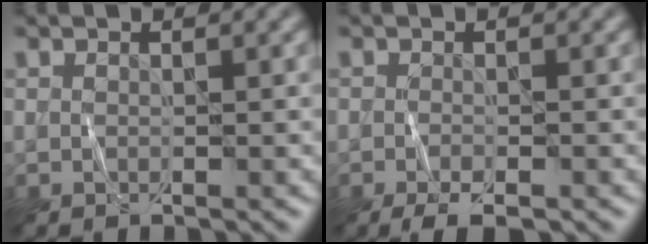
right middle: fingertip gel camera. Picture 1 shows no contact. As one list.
[{"total": 3.4, "force": [-2.2, 1.1, 2.4], "torque": [-0.038, -0.002, -0.037]}]